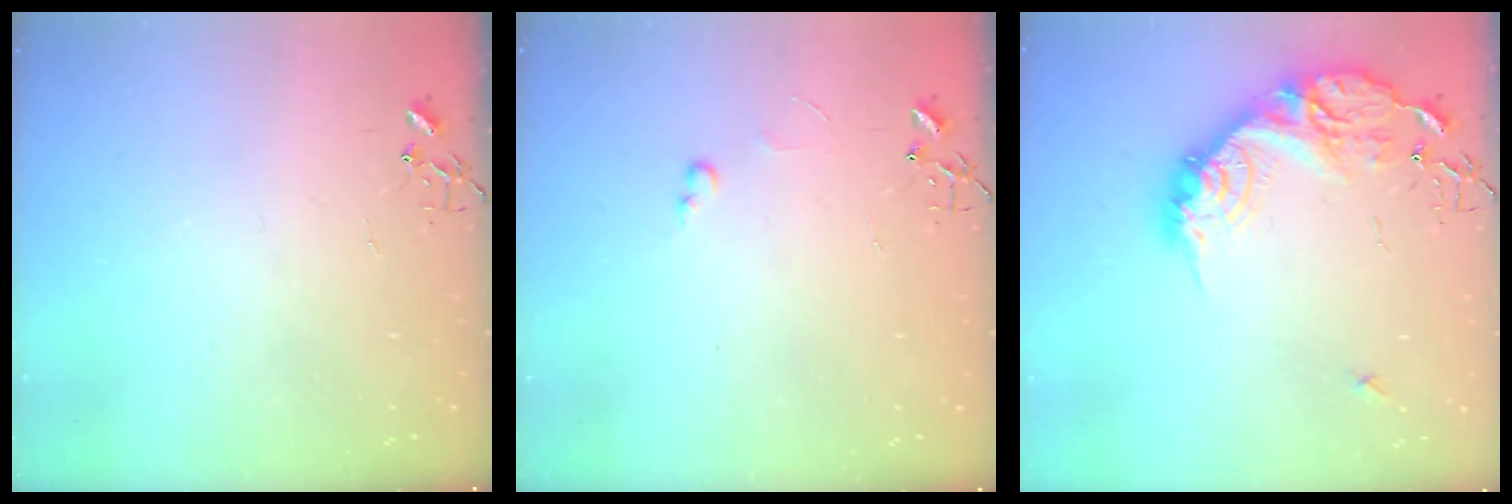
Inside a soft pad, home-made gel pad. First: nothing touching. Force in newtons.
{"total": 2.7, "press": 2.7, "slide": 0.4}
{"total": 19.9, "press": 19.9, "slide": 1.4}